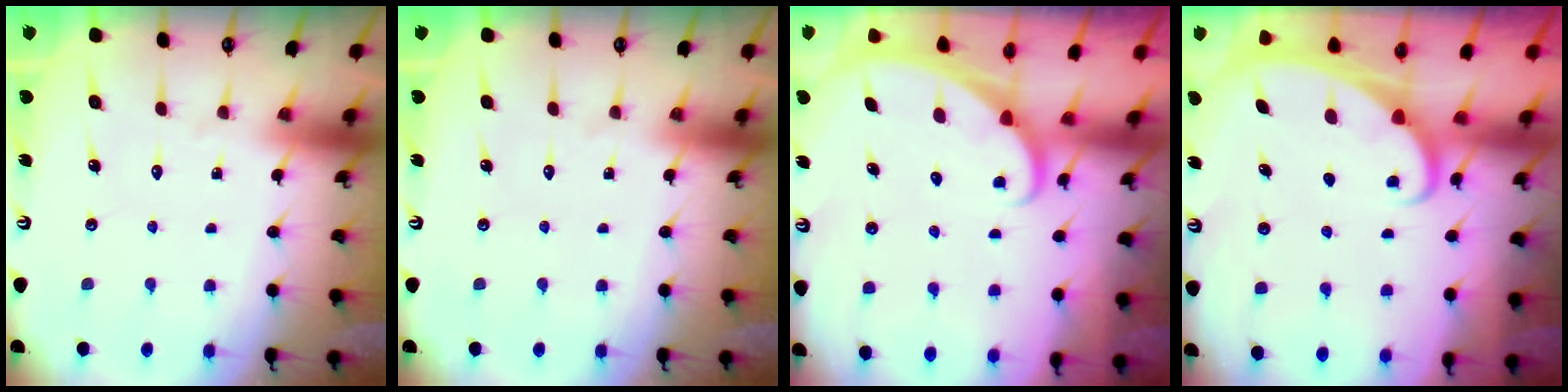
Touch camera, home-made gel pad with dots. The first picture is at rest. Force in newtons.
{"total": 0.0}
{"total": 1.4, "press": 1.4, "slide": 0.0}
{"total": 1.6, "press": 1.6, "slide": 0.0}